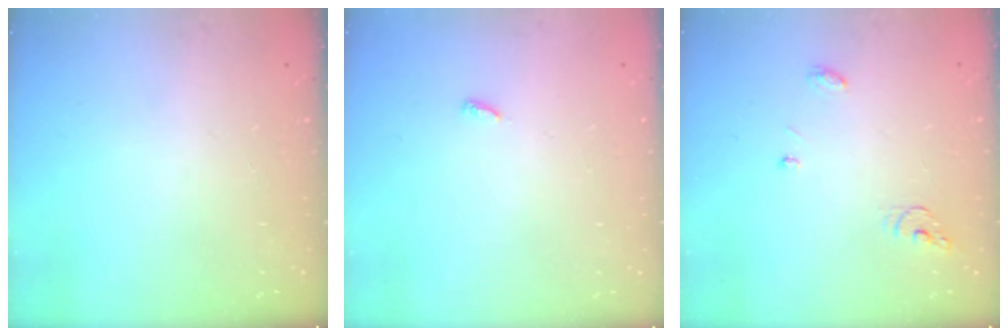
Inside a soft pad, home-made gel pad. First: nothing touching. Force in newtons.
{"total": 2.5, "press": 2.5, "slide": 0.2}
{"total": 4.0, "press": 4.0, "slide": 0.4}